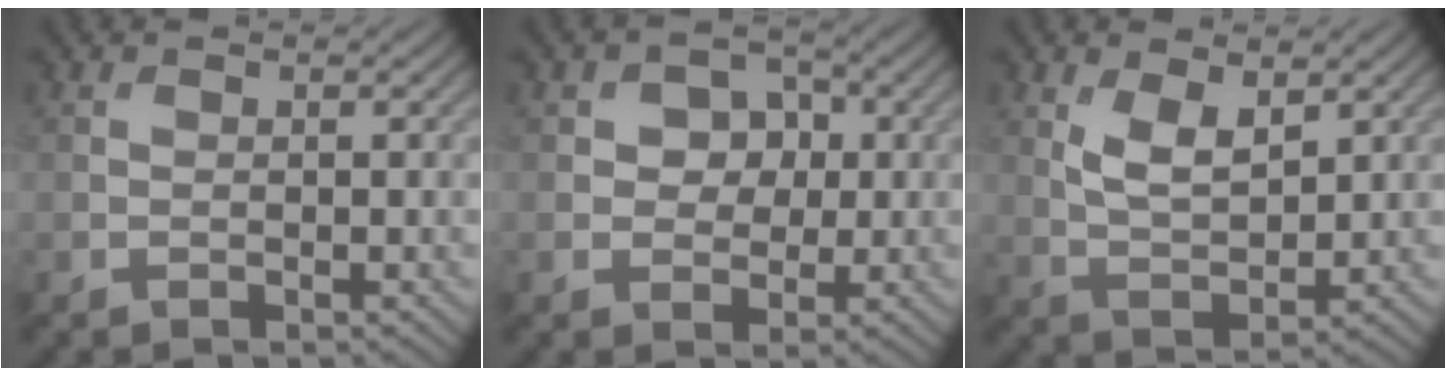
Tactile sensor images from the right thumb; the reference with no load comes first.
{"total": 4.3, "force": [0.5, 3.5, 2.4], "torque": [-0.040, 0.002, -0.003]}
{"total": 5.1, "force": [2.2, 2.5, 3.9], "torque": [-0.087, -0.009, 0.047]}